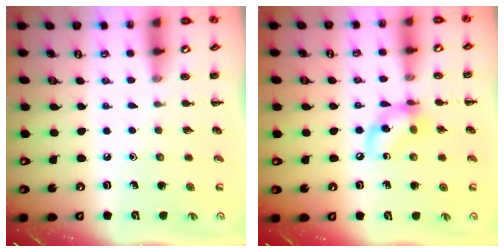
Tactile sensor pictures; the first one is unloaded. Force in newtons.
{"total": 10.7, "press": 10.5, "slide": 2.0}